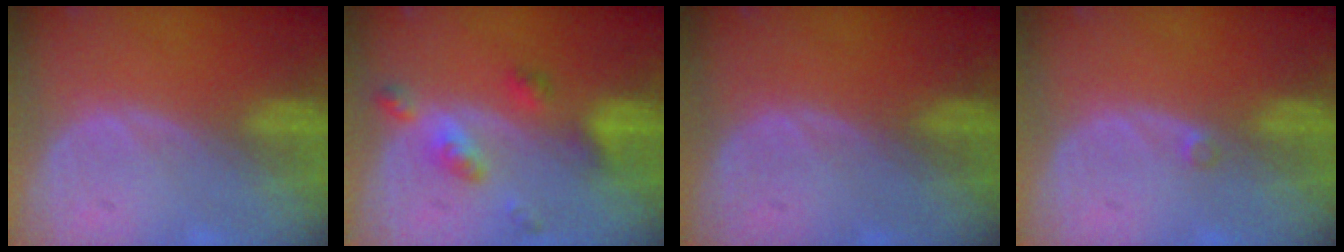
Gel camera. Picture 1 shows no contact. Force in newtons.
{"total": 5.8, "press": 5.0, "slide": 2.8}
{"total": 0.0}
{"total": 1.0, "press": 0.8, "slide": 0.5}